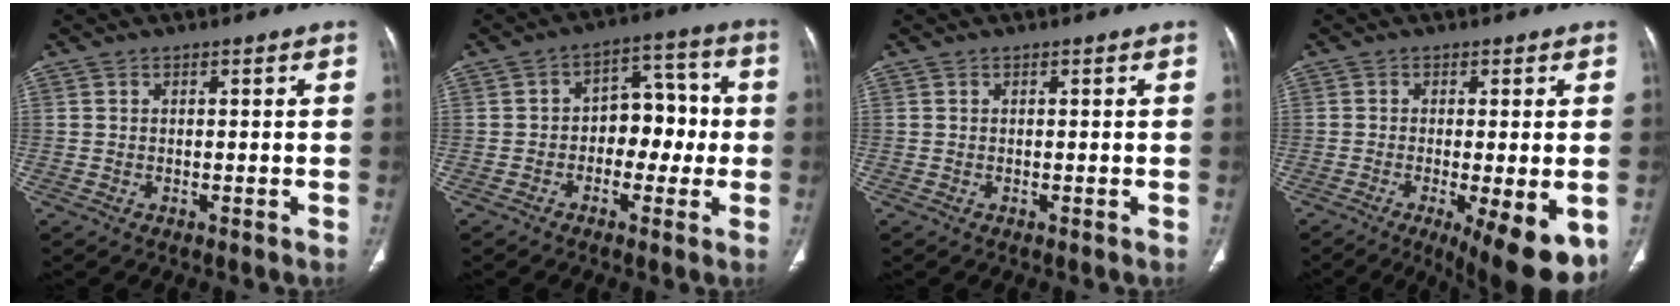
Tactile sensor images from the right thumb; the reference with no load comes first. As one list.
[{"total": 9.4, "force": [-1.2, 6.6, 6.6], "torque": [-0.046, 0.041, -0.029]}, {"total": 0.0}, {"total": 12.3, "force": [-5.0, 3.3, 10.7], "torque": [-0.126, -0.016, -0.066]}]